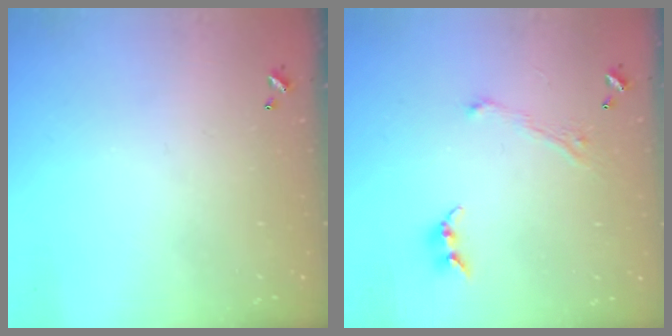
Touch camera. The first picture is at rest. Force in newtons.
{"total": 2.8, "press": 2.8, "slide": 0.1}